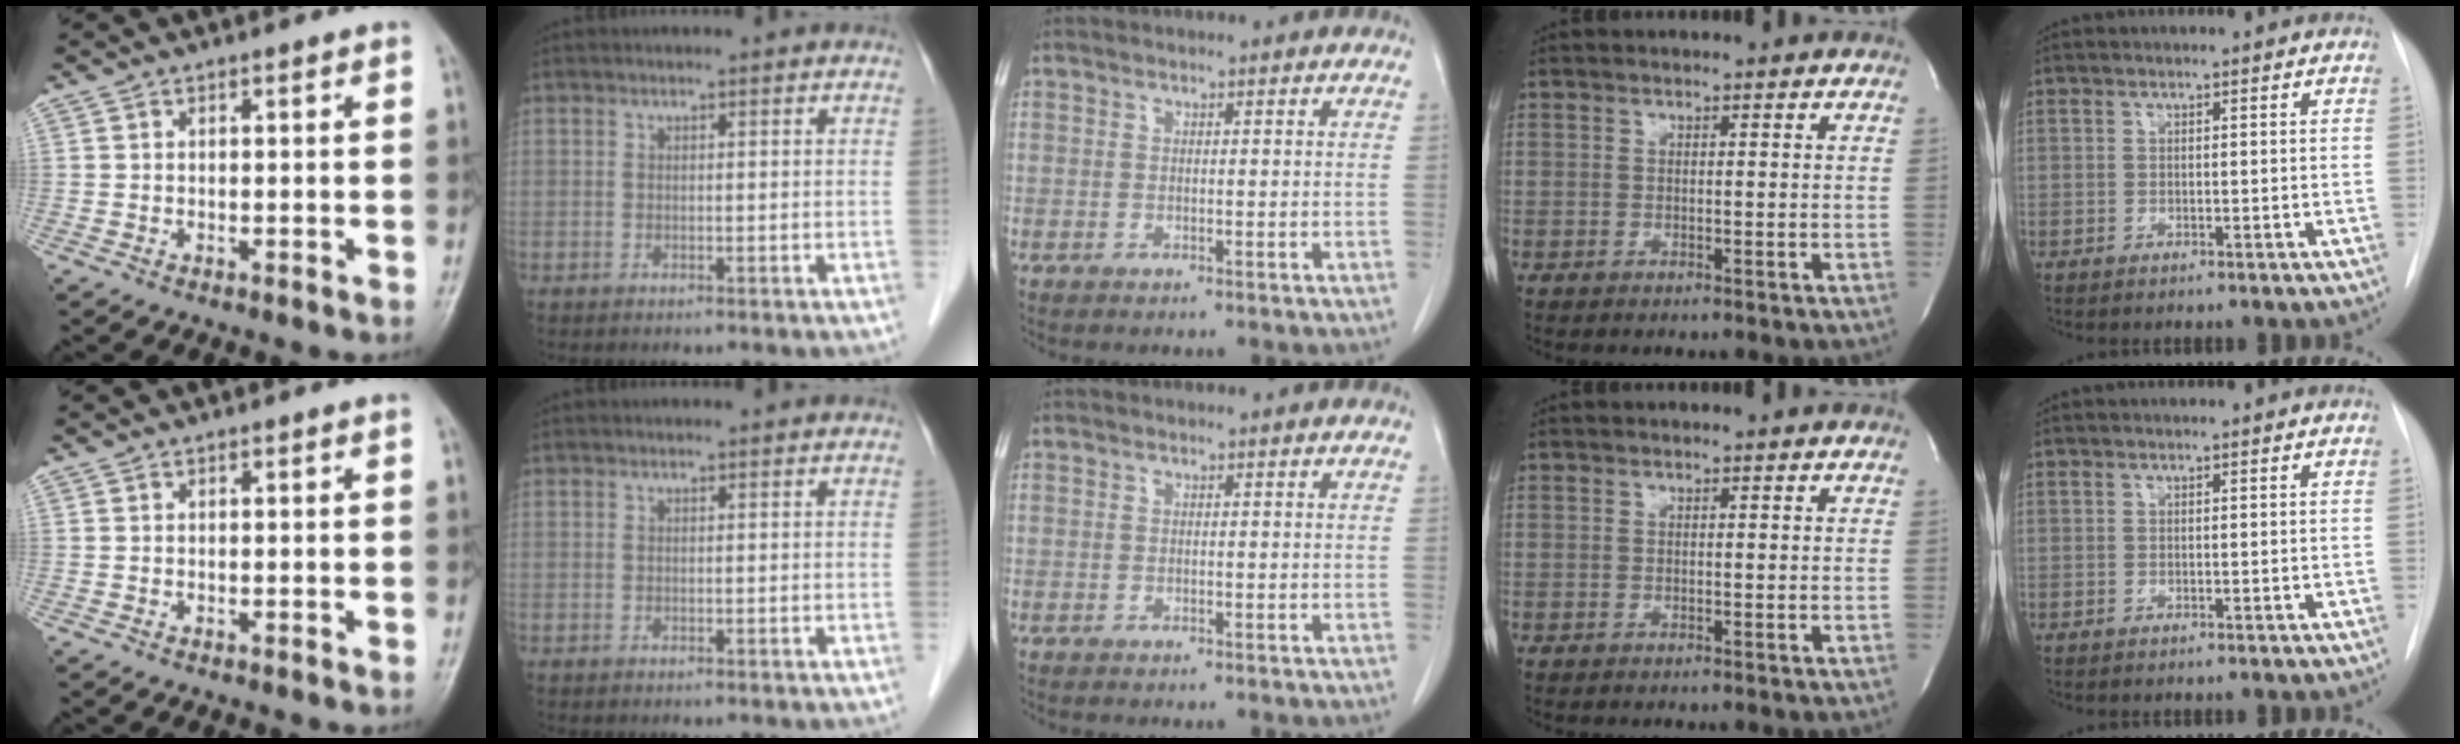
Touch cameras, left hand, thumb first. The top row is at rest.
{}